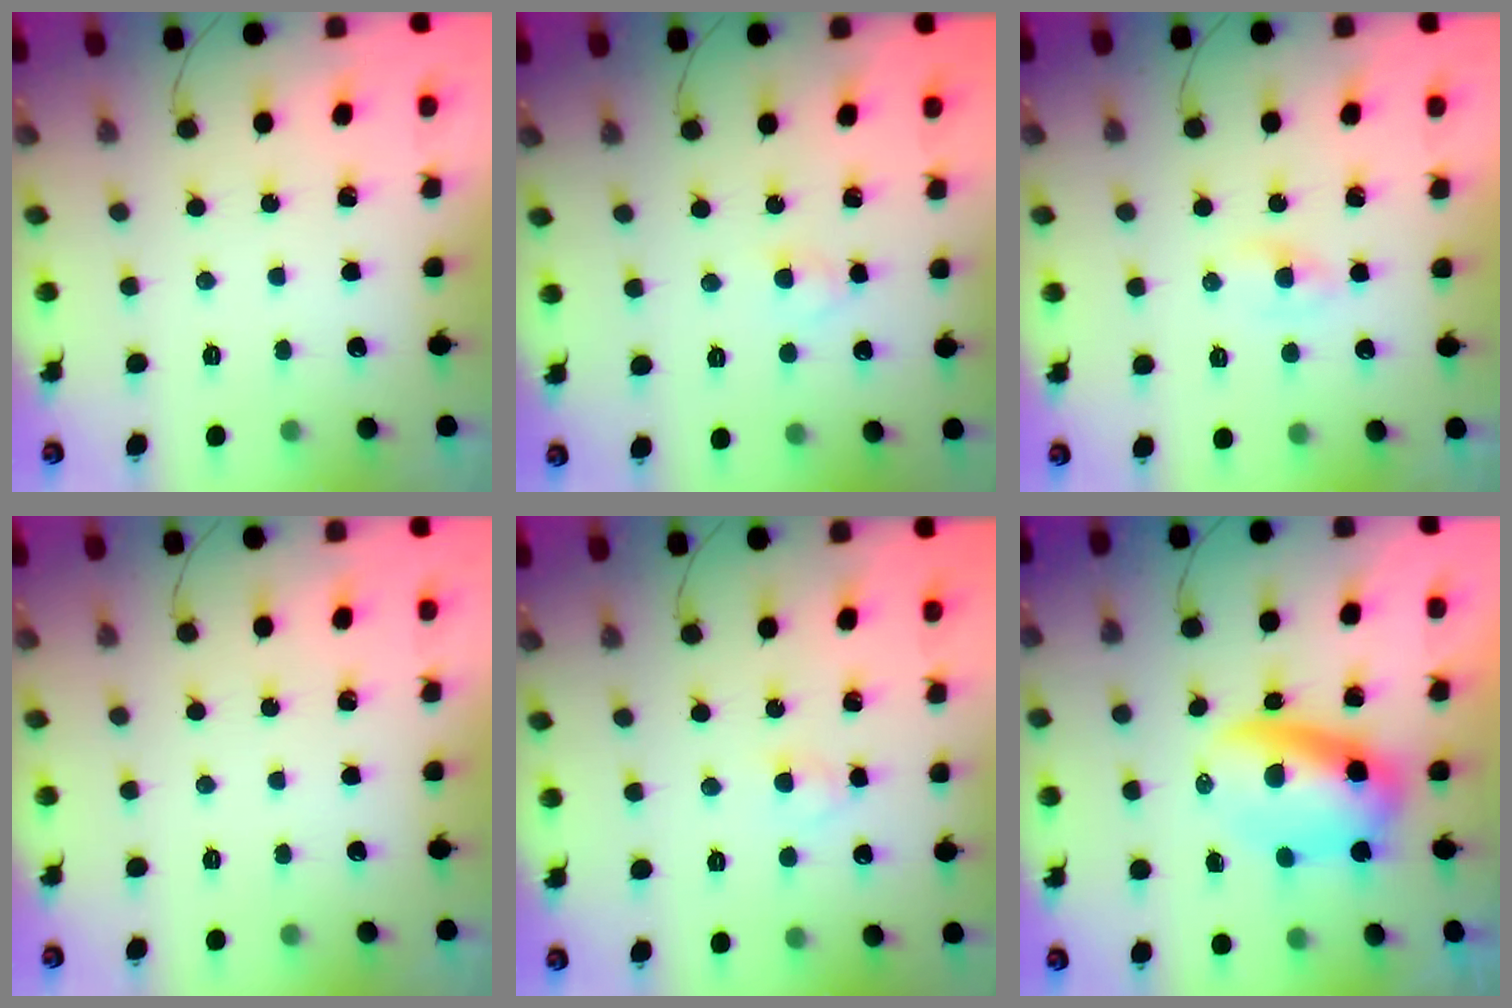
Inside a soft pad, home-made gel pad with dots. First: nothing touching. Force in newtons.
{"total": 2.6, "press": 2.4, "slide": 1.1}
{"total": 1.2, "press": 1.0, "slide": 0.6}
{"total": 0.0}
{"total": 2.6, "press": 2.4, "slide": 1.1}
{"total": 7.9, "press": 7.6, "slide": 2.4}